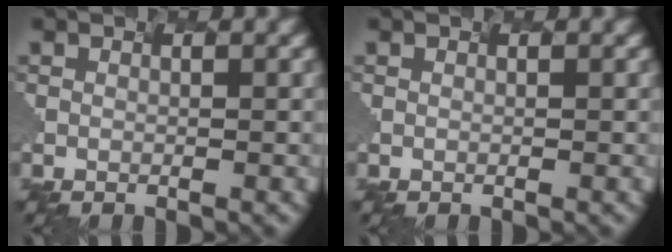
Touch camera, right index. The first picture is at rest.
{"total": 0.0}